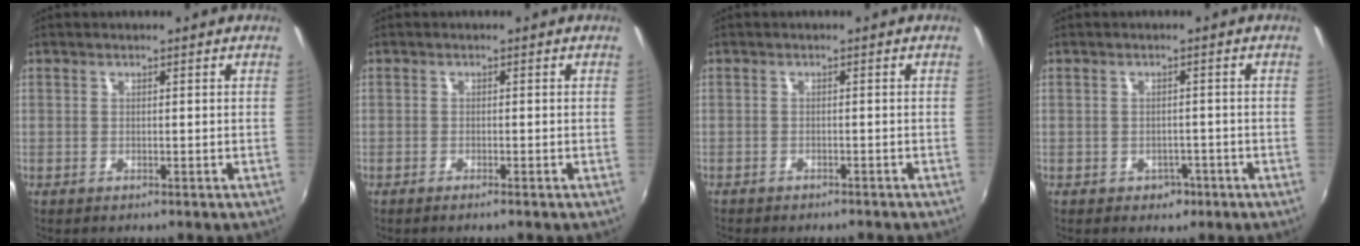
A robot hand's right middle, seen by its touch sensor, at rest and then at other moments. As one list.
[{"total": 1.0, "force": [-0.9, -0.1, 0.5], "torque": [-0.013, -0.002, -0.018]}, {"total": 3.5, "force": [-3.1, 0.9, 1.2], "torque": [-0.030, -0.012, -0.044]}, {"total": 3.1, "force": [-1.5, 2.5, 1.0], "torque": [-0.023, 0.000, -0.015]}]